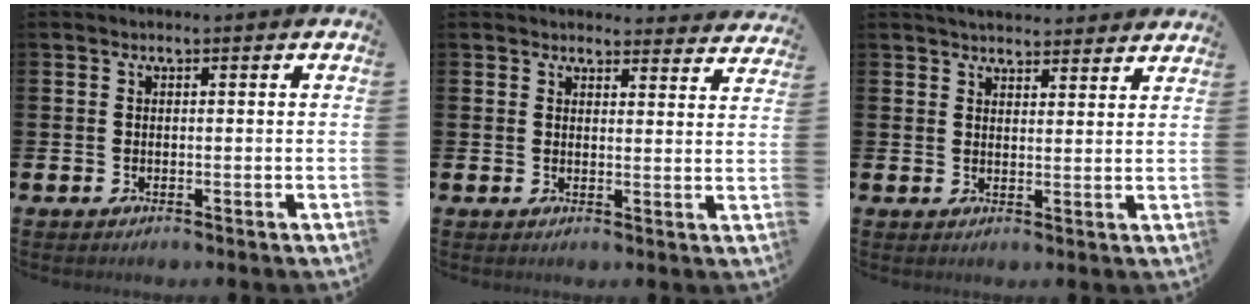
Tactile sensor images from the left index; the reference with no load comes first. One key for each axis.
{"total": 3.2, "fx": 3.2, "fy": 0.7, "fz": -0.1, "tx": 0.007, "ty": -0.022, "tz": 0.056}
{"total": 3.8, "fx": 3.8, "fy": 0.5, "fz": 0.3, "tx": -0.008, "ty": -0.020, "tz": 0.069}